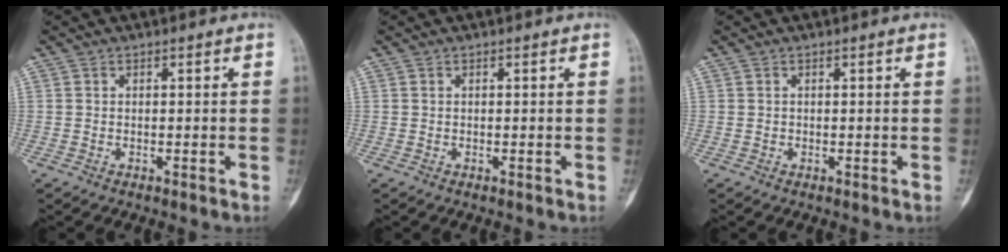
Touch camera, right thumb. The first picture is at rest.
{"total": 0.0}
{"total": 0.0}